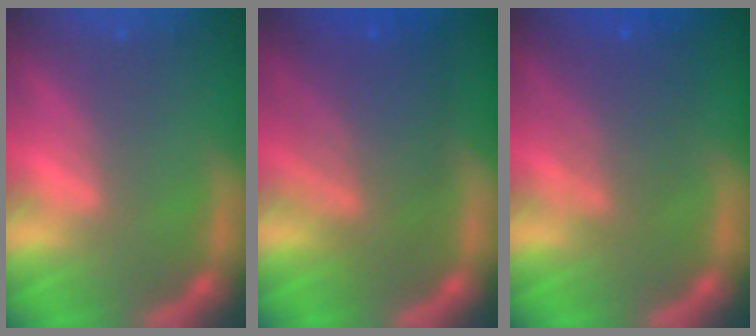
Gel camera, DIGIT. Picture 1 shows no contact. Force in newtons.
{"total": 7.1}
{"total": 4.6}